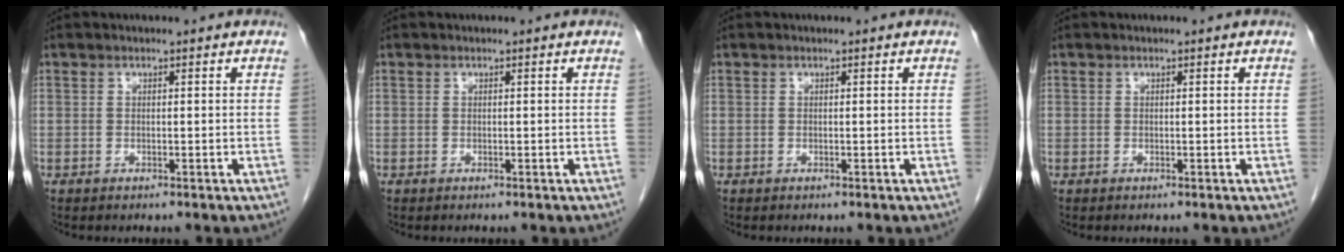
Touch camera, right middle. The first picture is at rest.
{"total": 0.0}
{"total": 0.0}
{"total": 0.0}